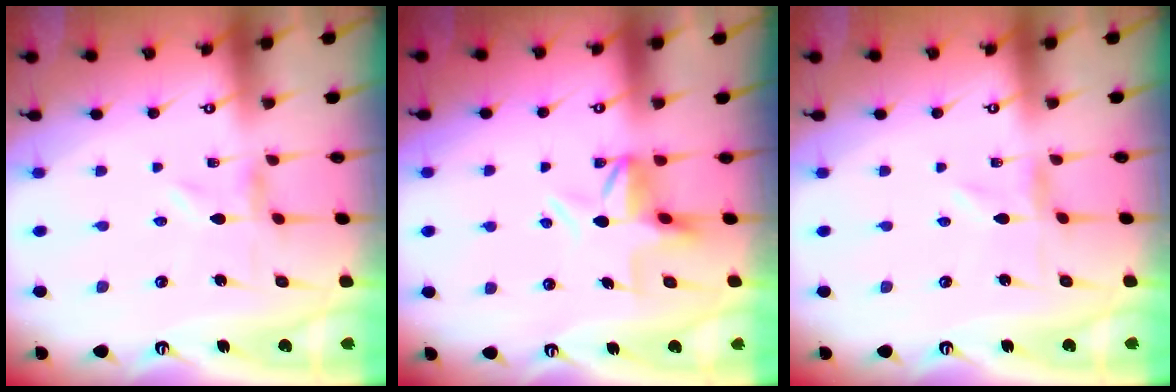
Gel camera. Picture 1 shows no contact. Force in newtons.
{"total": 5.5, "press": 5.5, "slide": 0.5}
{"total": 0.7, "press": 0.7, "slide": 0.2}